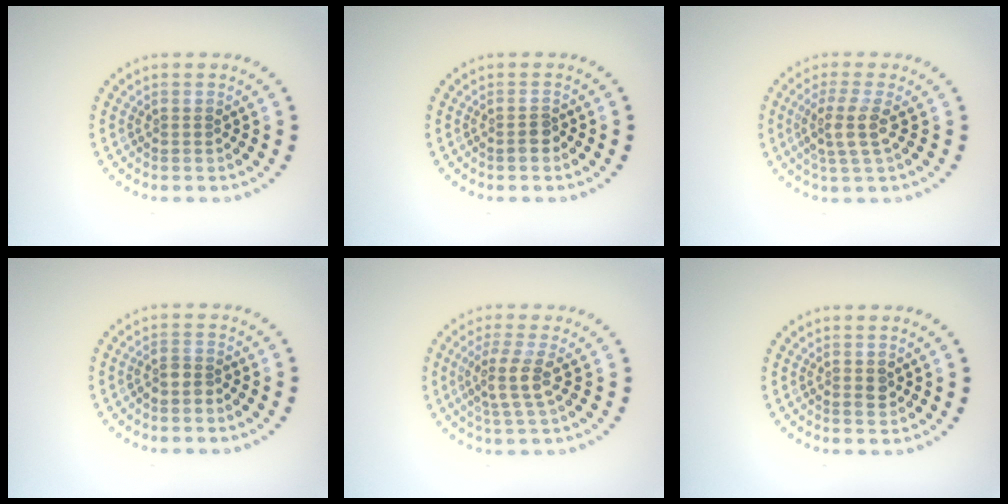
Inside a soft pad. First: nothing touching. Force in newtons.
{"total": 1.3, "press": 1.1, "slide": 0.6}
{"total": 2.9, "press": 2.3, "slide": 1.7}
{"total": 1.6, "press": 1.3, "slide": 0.9}
{"total": 2.9, "press": 2.3, "slide": 1.8}
{"total": 1.2, "press": 1.2, "slide": 0.1}